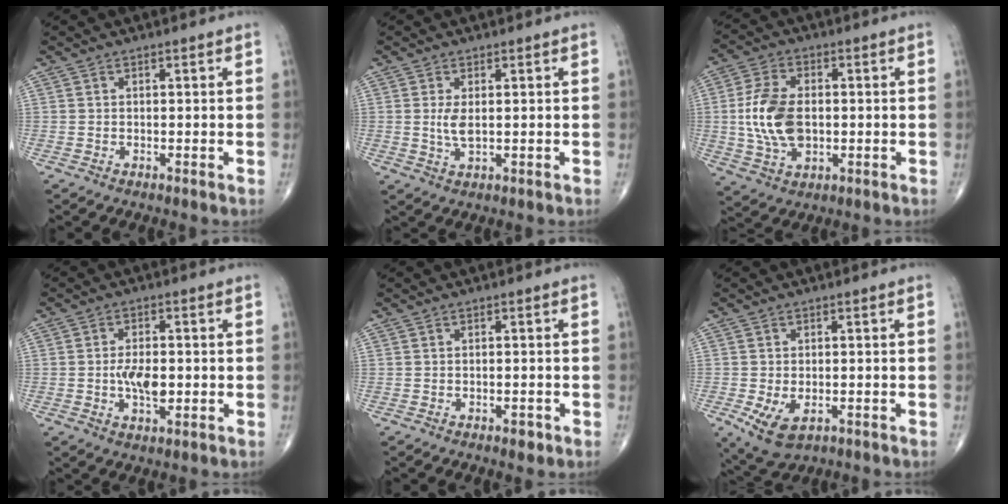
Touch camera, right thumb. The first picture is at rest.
{"total": 3.1, "force": [0.4, 1.3, 2.9], "torque": [-0.061, -0.009, 0.012]}
{"total": 12.3, "force": [-0.3, 7.4, 9.9], "torque": [-0.199, 0.002, -0.001]}
{"total": 5.9, "force": [-0.8, 3.0, 5.1], "torque": [-0.086, 0.000, -0.014]}
{"total": 2.2, "force": [-1.2, 1.0, 1.5], "torque": [-0.017, 0.005, -0.015]}
{"total": 6.7, "force": [-2.4, 3.8, 5.0], "torque": [-0.094, -0.003, -0.031]}